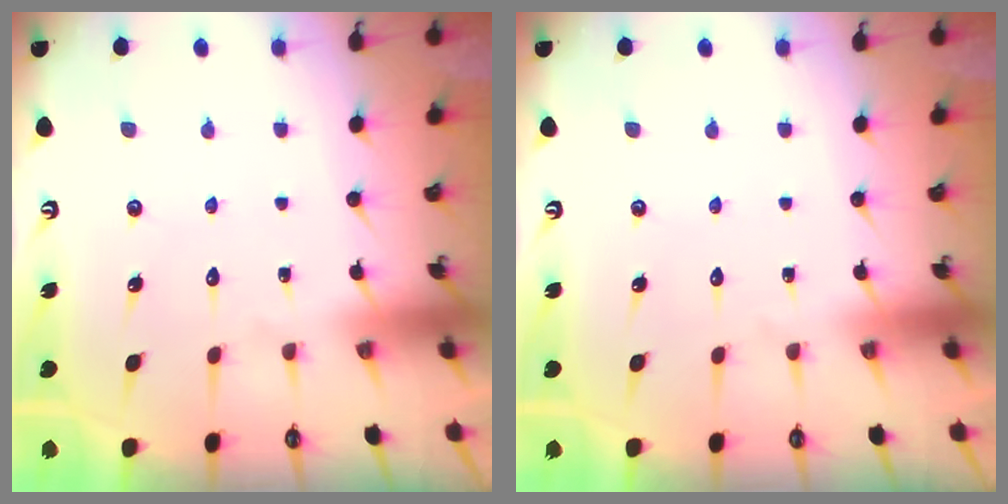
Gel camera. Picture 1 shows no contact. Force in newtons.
{"total": 0.0}